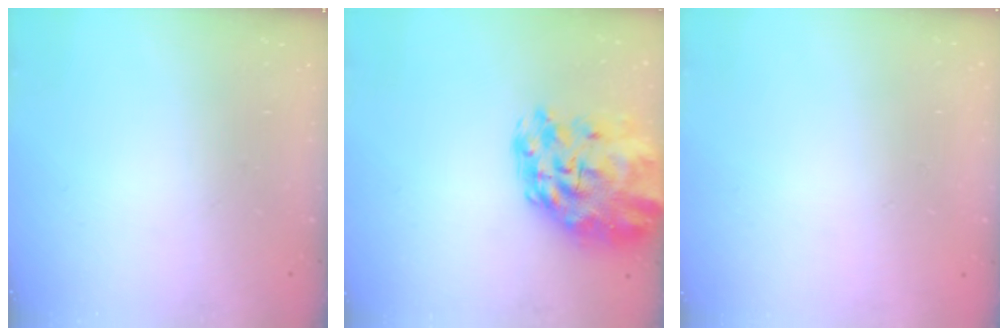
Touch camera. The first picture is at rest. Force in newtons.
{"total": 15.8, "press": 15.0, "slide": 5.0}
{"total": 1.7, "press": 1.6, "slide": 0.2}